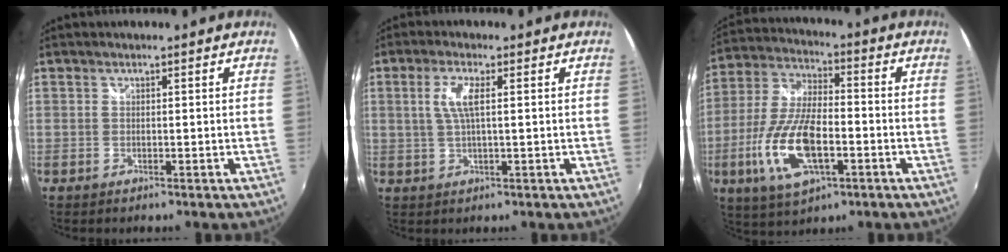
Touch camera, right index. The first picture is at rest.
{"total": 4.7, "force": [1.0, 0.9, 4.5], "torque": [-0.091, 0.001, 0.020]}
{"total": 16.2, "force": [-5.2, 6.5, 13.9], "torque": [-0.299, -0.012, -0.096]}